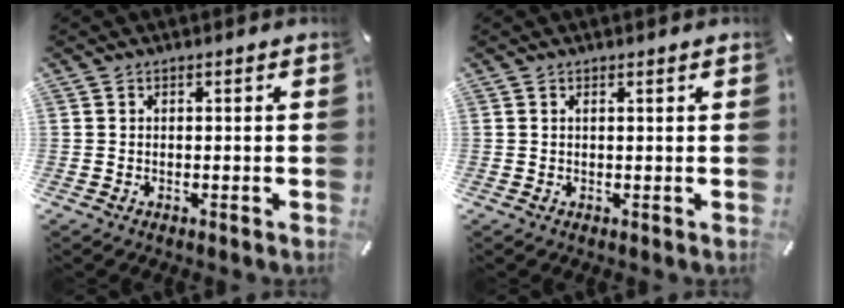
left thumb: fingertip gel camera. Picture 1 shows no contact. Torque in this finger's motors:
{"motor_torque": [-0.32, -0.26, -0.09, 0.09, -0.03]}